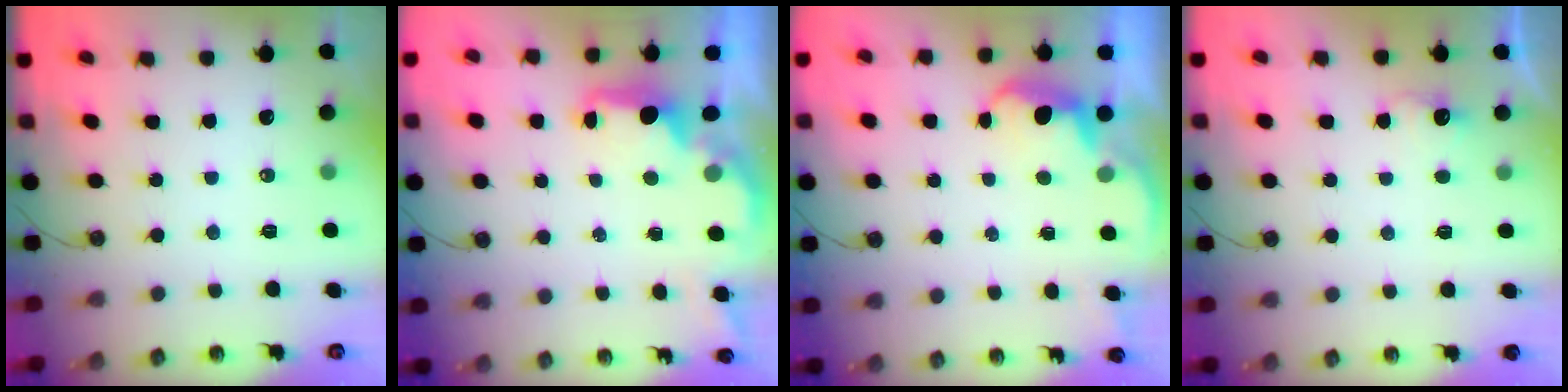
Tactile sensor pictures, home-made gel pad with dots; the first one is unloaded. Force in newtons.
{"total": 1.8, "press": 1.7, "slide": 0.6}
{"total": 1.9, "press": 1.7, "slide": 0.8}
{"total": 2.9, "press": 2.8, "slide": 0.9}